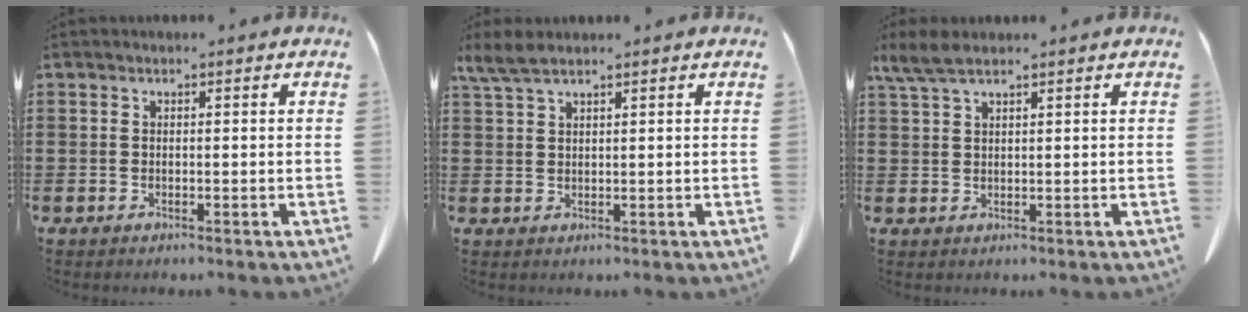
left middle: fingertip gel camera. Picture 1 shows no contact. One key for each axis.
{"total": 3.2, "fx": 2.3, "fy": 0.8, "fz": 2.1, "tx": -0.047, "ty": 0.003, "tz": 0.043}
{"total": 3.7, "fx": 2.4, "fy": 0.9, "fz": 2.6, "tx": -0.063, "ty": -0.001, "tz": 0.044}